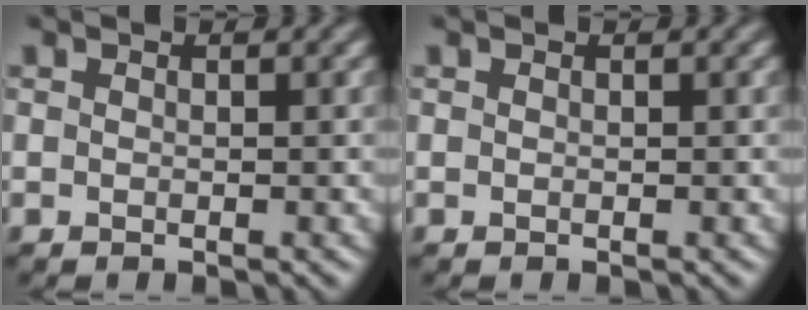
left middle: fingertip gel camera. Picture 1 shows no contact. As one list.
[{"total": 0.0}]